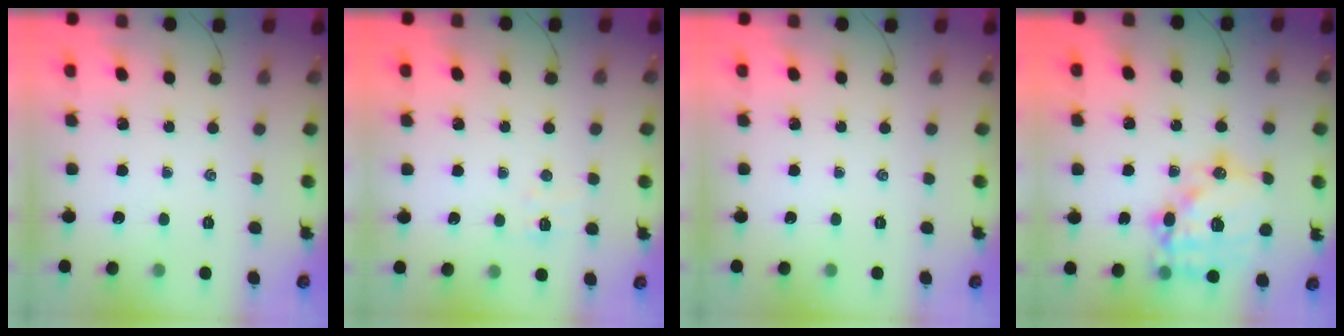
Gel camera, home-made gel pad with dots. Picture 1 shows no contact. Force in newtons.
{"total": 5.0, "press": 4.9, "slide": 1.0}
{"total": 0.0}
{"total": 18.3, "press": 17.8, "slide": 4.3}